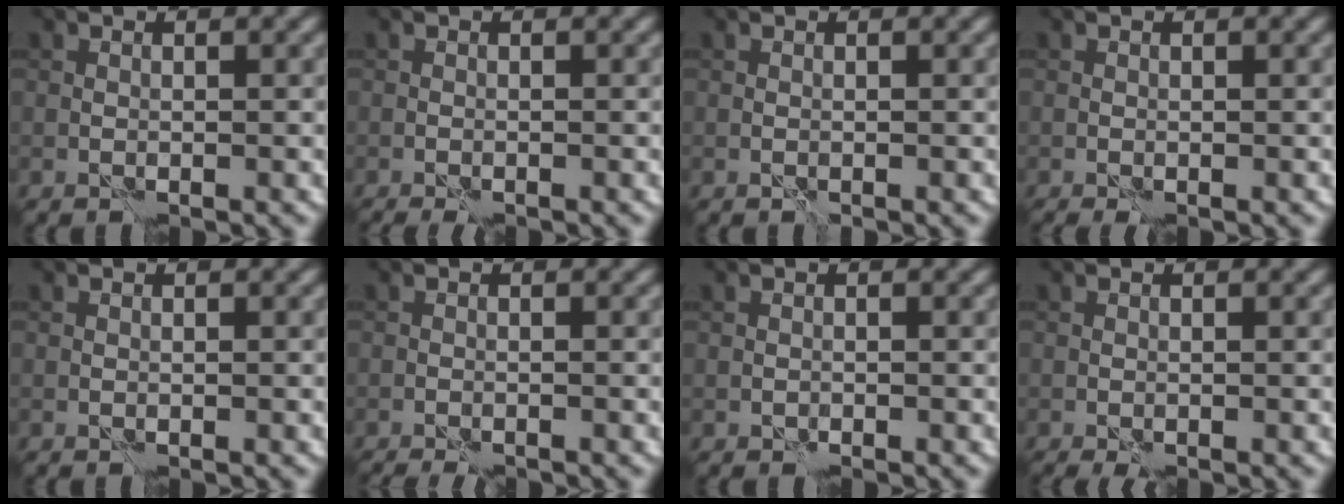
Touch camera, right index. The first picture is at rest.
{"total": 1.6, "force": [-1.4, 0.2, 0.9], "torque": [-0.017, -0.002, -0.021]}
{"total": 0.0}
{"total": 0.7, "force": [-0.4, 0.2, 0.6], "torque": [-0.013, -0.004, -0.006]}
{"total": 0.0}
{"total": 2.2, "force": [-1.9, 0.3, 1.1], "torque": [-0.028, -0.001, -0.032]}
{"total": 2.4, "force": [0.8, -1.5, -1.7], "torque": [0.036, 0.001, 0.008]}
{"total": 1.2, "force": [-0.9, 0.2, 0.8], "torque": [-0.015, -0.002, -0.012]}